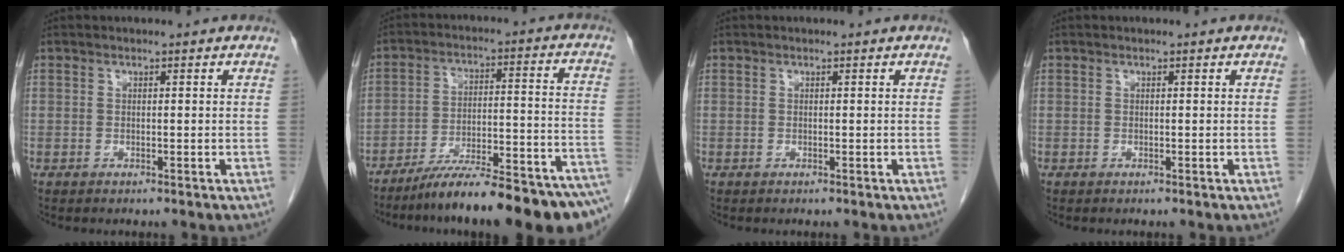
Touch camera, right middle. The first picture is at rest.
{"total": 21.0, "force": [-17.6, 1.1, 11.4], "torque": [-0.112, 0.012, -0.260]}
{"total": 0.0}
{"total": 0.0}